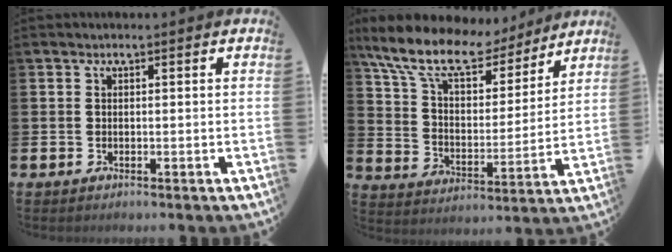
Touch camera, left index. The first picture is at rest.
{"total": 12.5, "force": [10.4, 4.3, 5.4], "torque": [-0.134, -0.061, 0.180]}